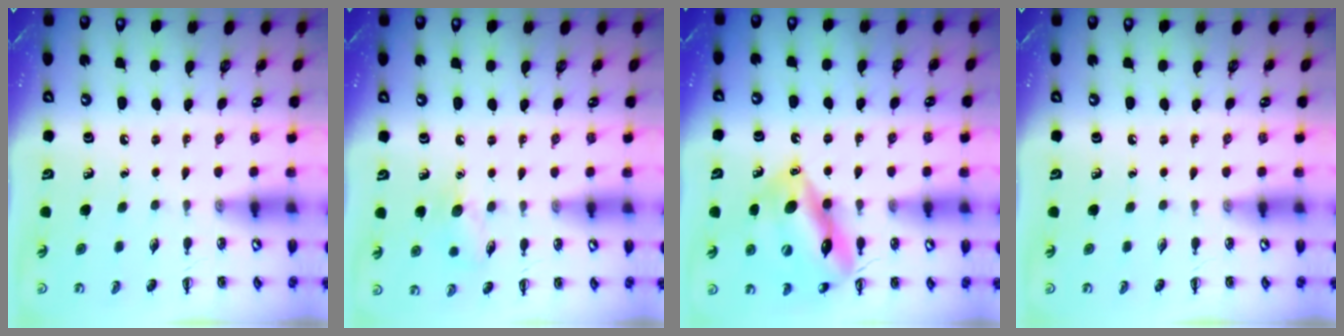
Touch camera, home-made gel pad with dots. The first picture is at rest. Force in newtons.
{"total": 8.1, "press": 7.9, "slide": 1.5}
{"total": 15.9, "press": 15.7, "slide": 2.4}
{"total": 0.0}